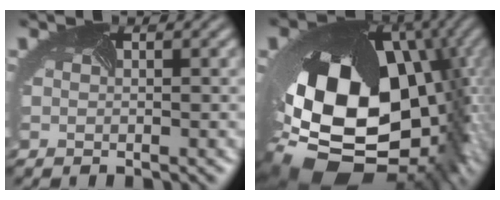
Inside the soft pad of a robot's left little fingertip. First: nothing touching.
{"total": 18.9, "force": [-1.5, 13.7, 12.9], "torque": [-0.258, -0.075, 0.018]}